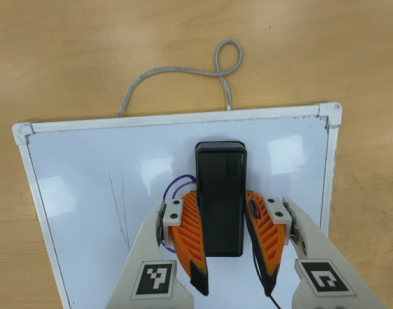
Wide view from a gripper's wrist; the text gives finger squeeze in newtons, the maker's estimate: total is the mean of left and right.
{"total": 10.7, "left": 10.5, "right": 10.9}